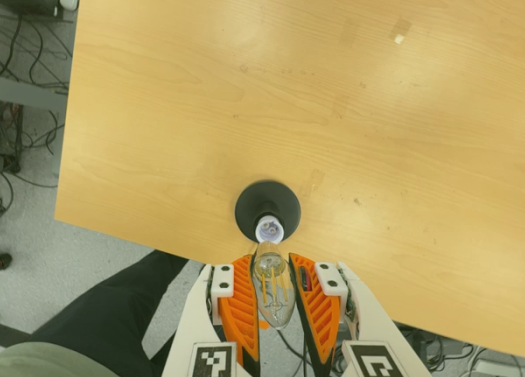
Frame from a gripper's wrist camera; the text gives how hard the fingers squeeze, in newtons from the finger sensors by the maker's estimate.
{"total": 18.5, "left": 19.0, "right": 18.1}